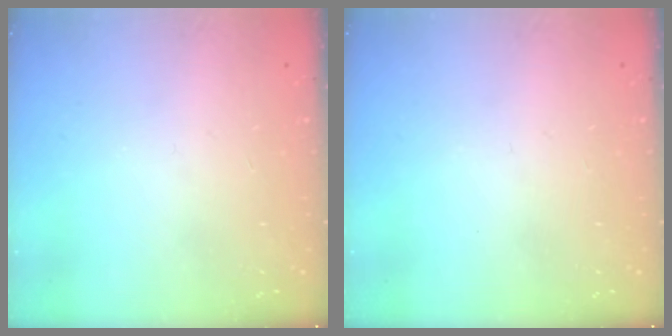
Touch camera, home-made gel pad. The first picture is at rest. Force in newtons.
{"total": 0.0}